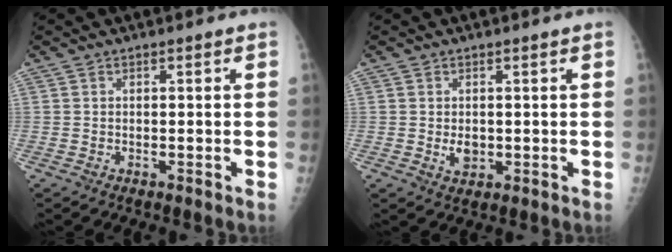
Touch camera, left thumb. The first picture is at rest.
{"total": 2.4, "force": [0.0, 1.8, 1.7], "torque": [-0.023, -0.004, 0.007]}